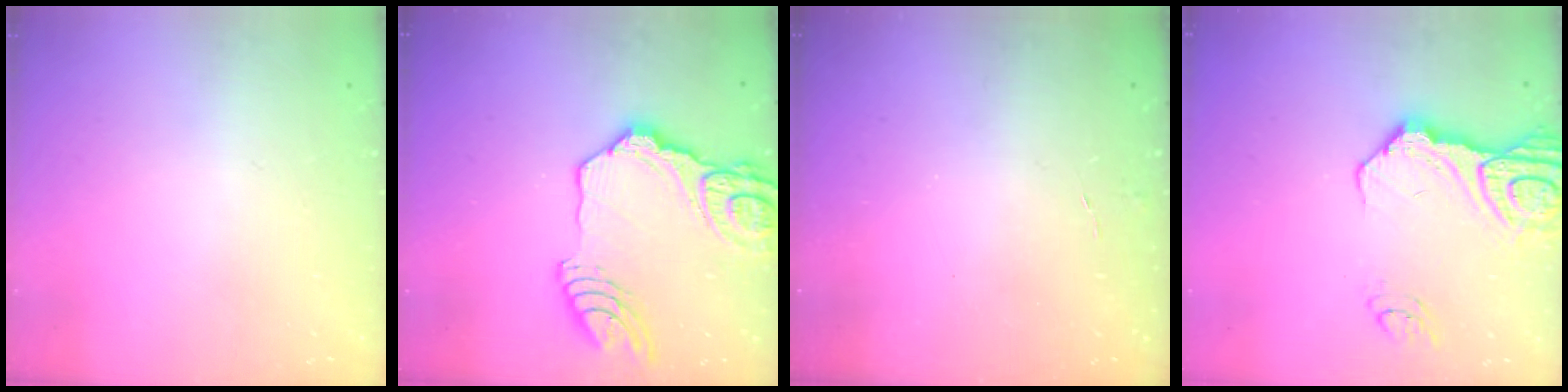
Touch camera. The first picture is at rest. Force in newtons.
{"total": 23.3, "press": 23.1, "slide": 3.0}
{"total": 2.8, "press": 2.8, "slide": 0.3}
{"total": 16.5, "press": 16.4, "slide": 1.7}